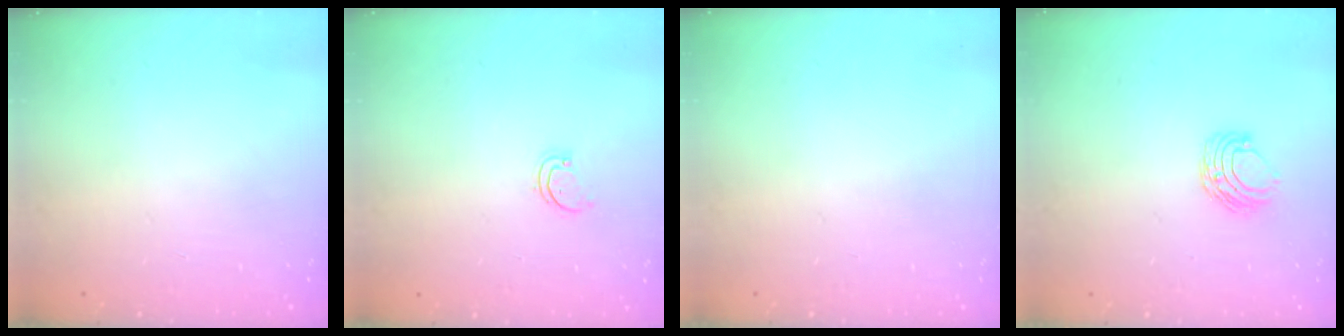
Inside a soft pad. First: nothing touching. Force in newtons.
{"total": 1.7, "press": 1.7, "slide": 0.3}
{"total": 0.0}
{"total": 6.3, "press": 6.2, "slide": 0.6}